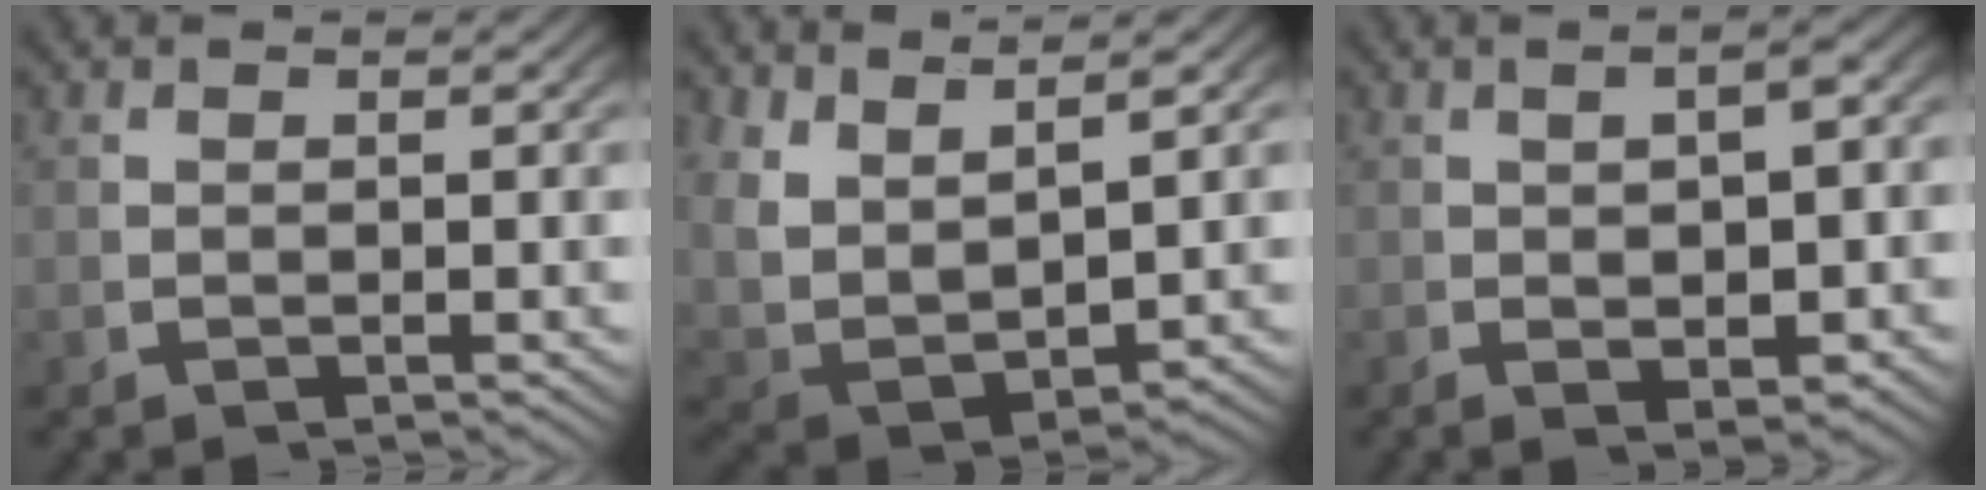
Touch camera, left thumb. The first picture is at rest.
{"total": 9.0, "force": [2.3, 6.5, 5.9], "torque": [-0.165, -0.036, 0.058]}
{"total": 4.5, "force": [0.0, 2.0, 4.1], "torque": [-0.049, 0.010, -0.001]}